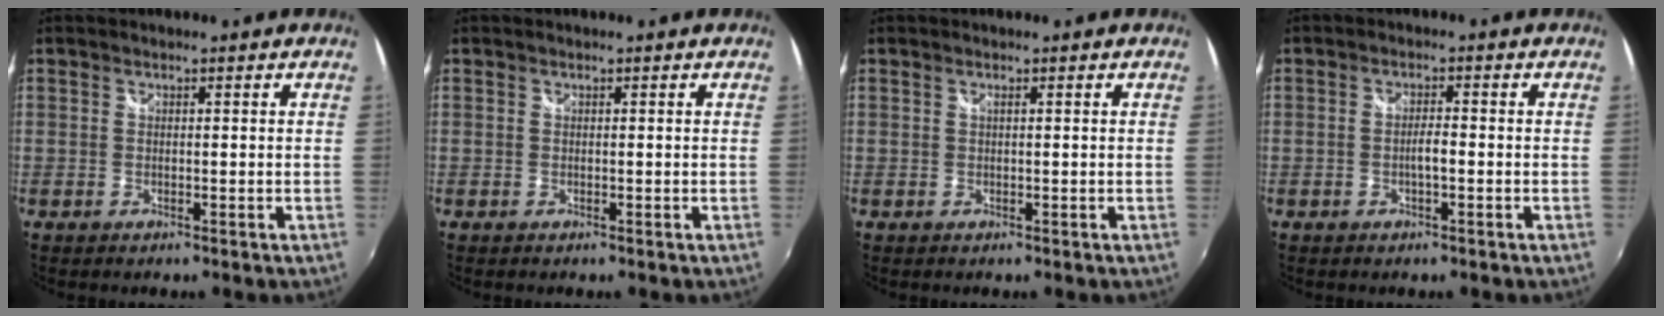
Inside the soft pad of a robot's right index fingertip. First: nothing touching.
{"total": 0.0}
{"total": 0.0}
{"total": 2.2, "force": [-0.8, 0.3, 2.0], "torque": [-0.035, 0.001, -0.015]}